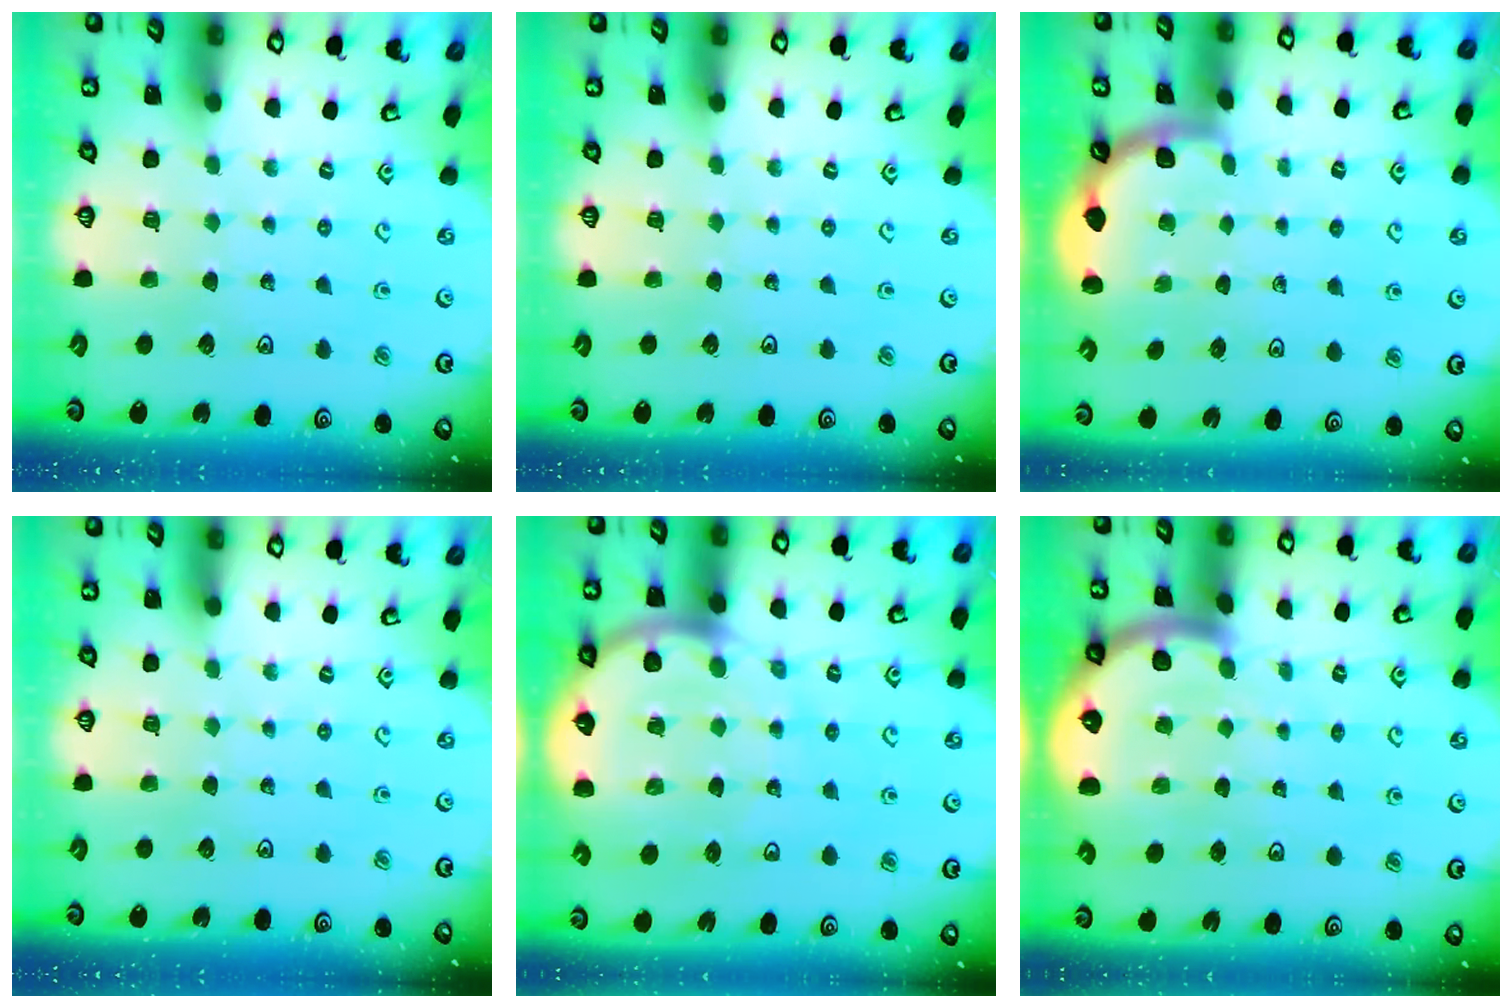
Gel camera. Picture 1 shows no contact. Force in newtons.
{"total": 0.0}
{"total": 1.9, "press": 1.9, "slide": 0.0}
{"total": 0.0}
{"total": 10.5, "press": 10.4, "slide": 1.6}
{"total": 5.4, "press": 5.4, "slide": 0.9}